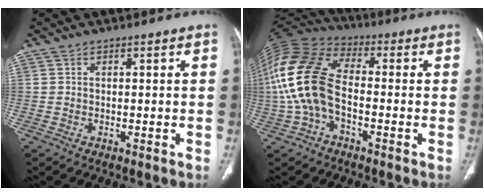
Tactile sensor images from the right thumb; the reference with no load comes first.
{"total": 16.5, "force": [-2.2, 9.7, 13.1], "torque": [-0.283, 0.034, -0.049]}